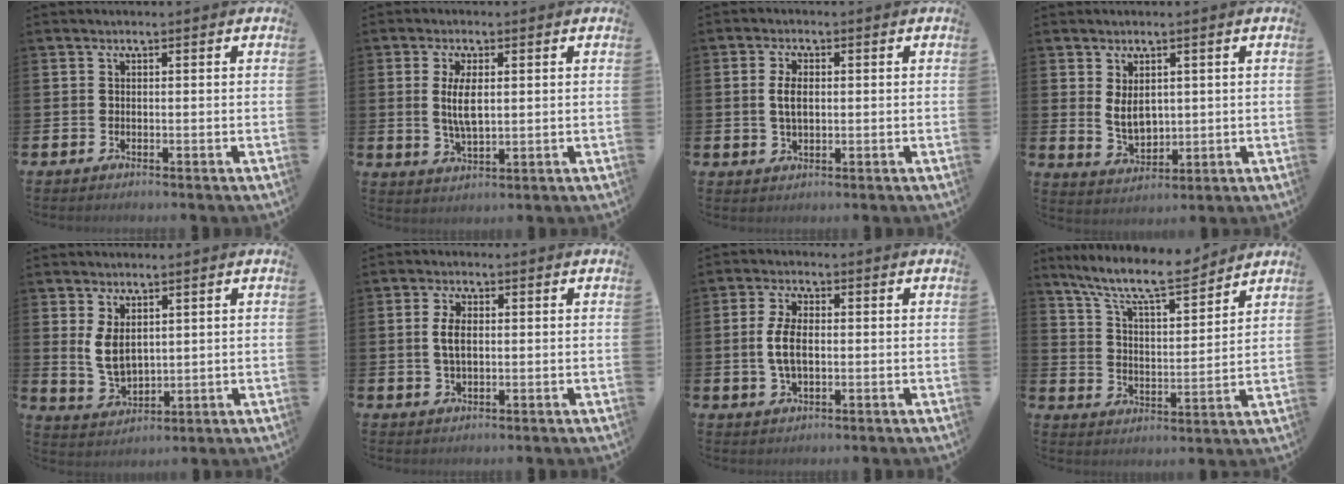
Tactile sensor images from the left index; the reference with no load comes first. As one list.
[{"total": 5.0, "force": [1.2, 2.0, 4.4], "torque": [-0.067, -0.005, 0.015]}, {"total": 3.4, "force": [0.6, 1.8, 2.8], "torque": [-0.042, 0.001, 0.005]}, {"total": 4.2, "force": [1.7, 2.4, 3.0], "torque": [-0.038, -0.006, 0.025]}, {"total": 4.7, "force": [2.1, 2.5, 3.3], "torque": [-0.054, -0.006, 0.036]}, {"total": 3.5, "force": [0.6, 1.9, 2.9], "torque": [-0.044, 0.002, 0.006]}, {"total": 5.3, "force": [0.3, 2.7, 4.6], "torque": [-0.096, 0.002, -0.001]}, {"total": 10.1, "force": [8.9, 1.8, 4.4], "torque": [-0.106, -0.052, 0.155]}]